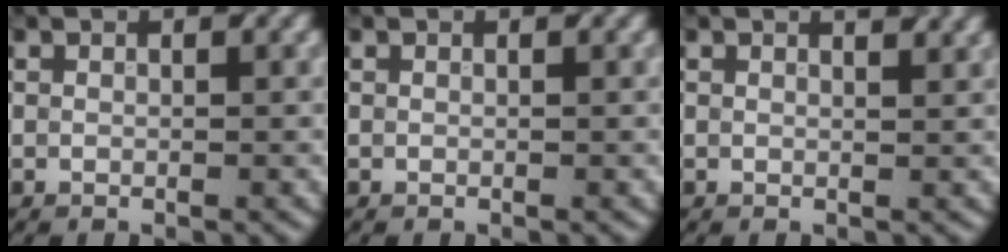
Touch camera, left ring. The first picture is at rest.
{"total": 0.0}
{"total": 0.7, "force": [0.7, -0.1, 0.2], "torque": [-0.006, 0.000, 0.015]}